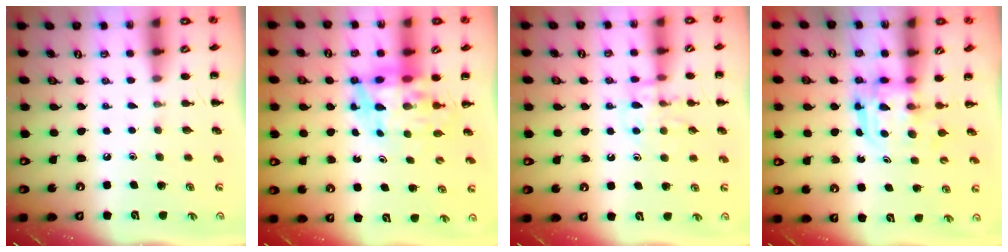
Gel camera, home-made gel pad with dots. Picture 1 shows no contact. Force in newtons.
{"total": 6.9, "press": 6.5, "slide": 2.1}
{"total": 11.0, "press": 10.9, "slide": 1.0}
{"total": 3.1, "press": 3.1, "slide": 0.2}